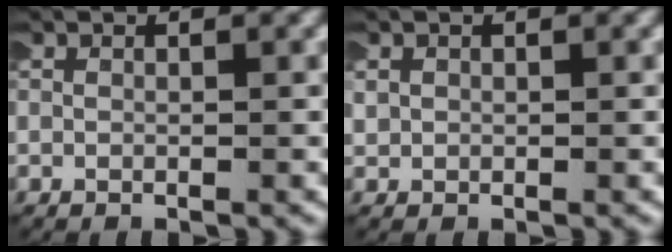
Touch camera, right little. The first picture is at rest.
{"total": 1.6, "force": [0.4, 1.5, 0.5], "torque": [-0.020, 0.005, 0.006]}